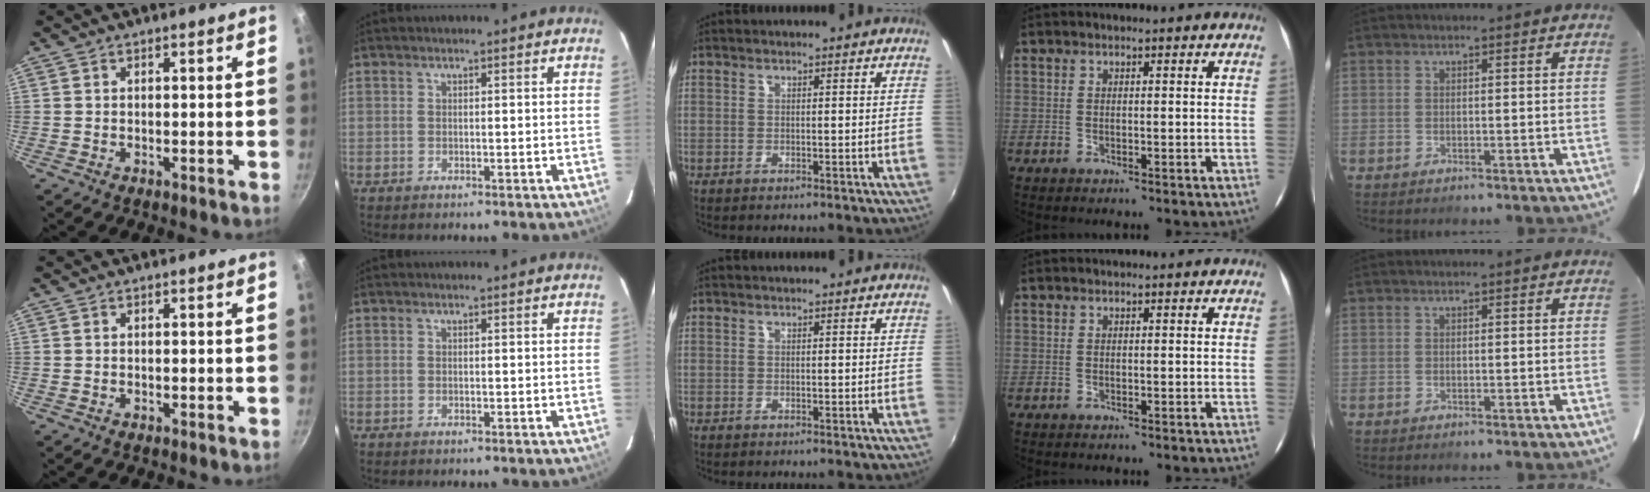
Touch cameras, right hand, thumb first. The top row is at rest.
{}